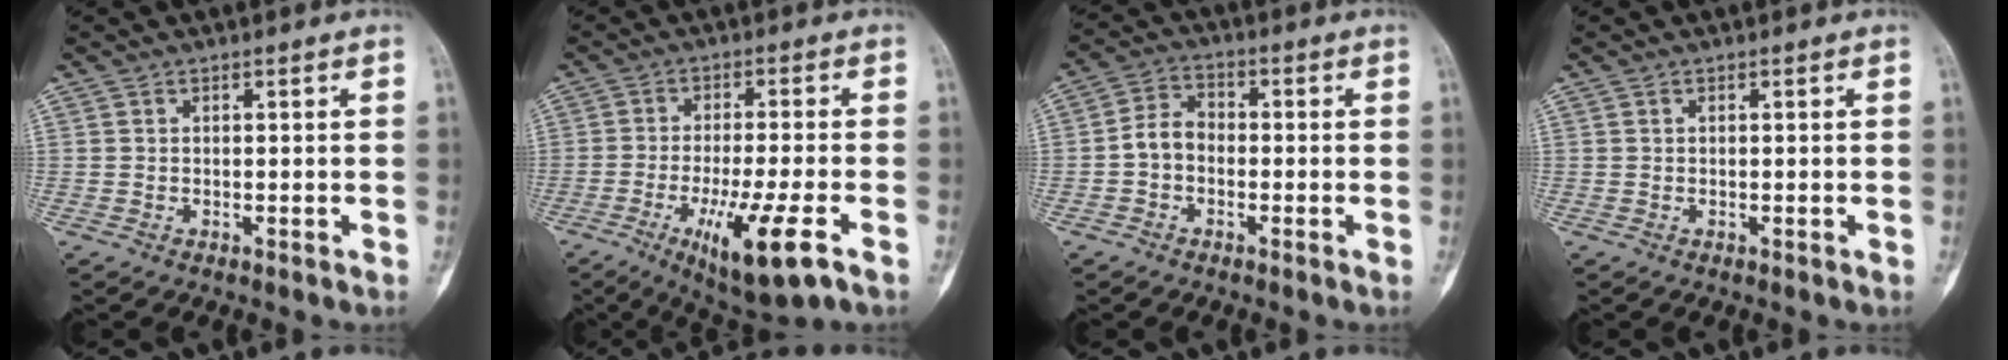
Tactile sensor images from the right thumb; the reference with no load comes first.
{"total": 12.5, "force": [-5.4, 2.0, 11.1], "torque": [-0.202, -0.006, -0.083]}
{"total": 5.3, "force": [-1.2, 4.0, 3.3], "torque": [-0.042, 0.022, -0.035]}
{"total": 0.0}